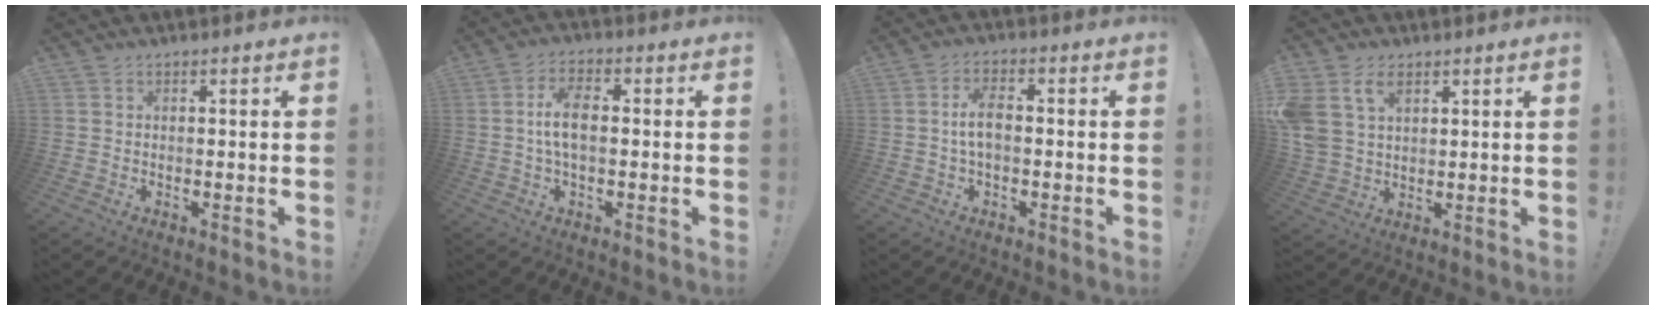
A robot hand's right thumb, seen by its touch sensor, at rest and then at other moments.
{"total": 8.1, "force": [0.0, 3.9, 7.0], "torque": [-0.129, 0.005, 0.001]}
{"total": 6.1, "force": [-0.3, 2.9, 5.4], "torque": [-0.100, 0.003, -0.009]}
{"total": 9.3, "force": [4.6, 6.4, 5.0], "torque": [-0.118, -0.010, 0.091]}